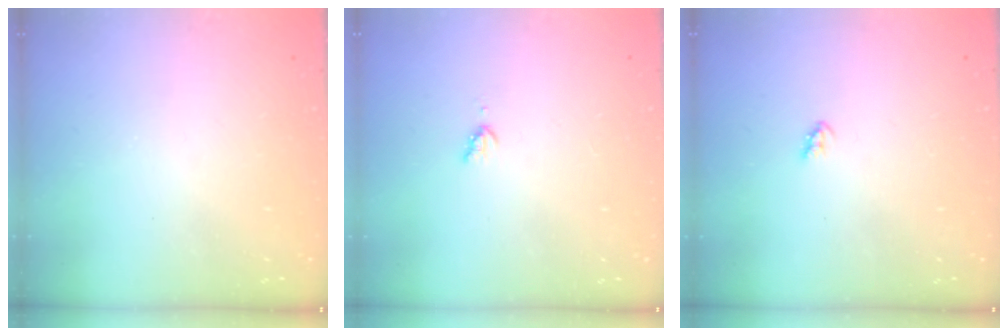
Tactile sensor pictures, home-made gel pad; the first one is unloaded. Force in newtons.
{"total": 3.7, "press": 3.7, "slide": 0.5}
{"total": 2.7, "press": 2.7, "slide": 0.3}